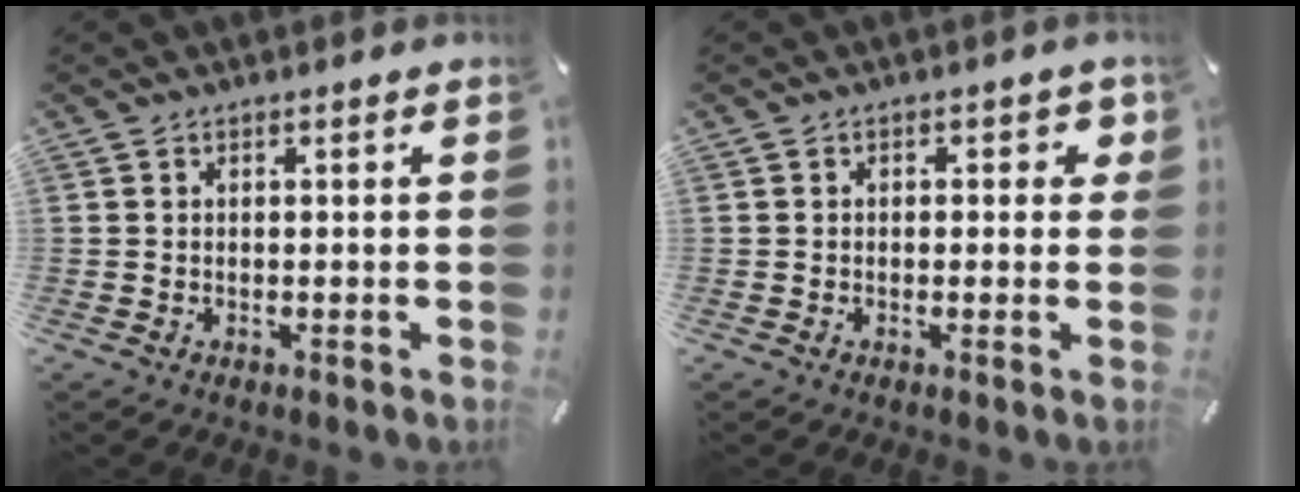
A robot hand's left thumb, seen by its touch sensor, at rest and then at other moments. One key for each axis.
{"total": 2.3, "fx": -0.1, "fy": 1.5, "fz": 1.7, "tx": -0.017, "ty": 0.005, "tz": -0.008}